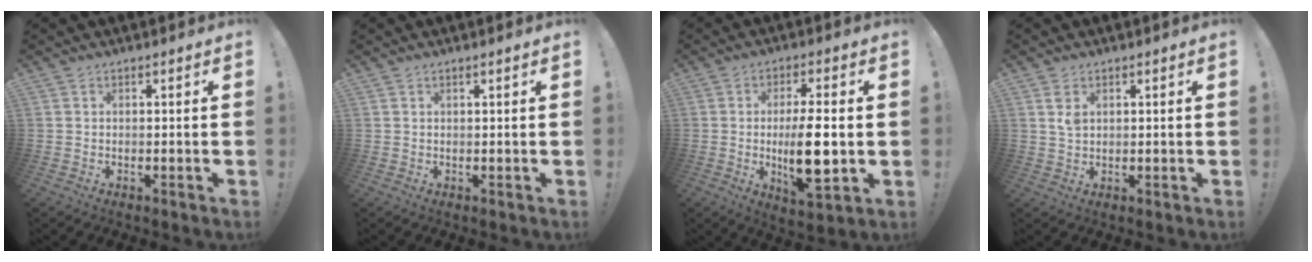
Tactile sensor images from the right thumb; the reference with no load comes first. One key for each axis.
{"total": 1.0, "fx": 0.6, "fy": -0.2, "fz": 0.8, "tx": -0.010, "ty": -0.003, "tz": 0.009}
{"total": 13.2, "fx": -1.0, "fy": 4.0, "fz": 12.6, "tx": -0.226, "ty": -0.010, "tz": -0.023}
{"total": 3.1, "fx": 1.5, "fy": 1.8, "fz": 2.1, "tx": -0.030, "ty": -0.005, "tz": 0.025}